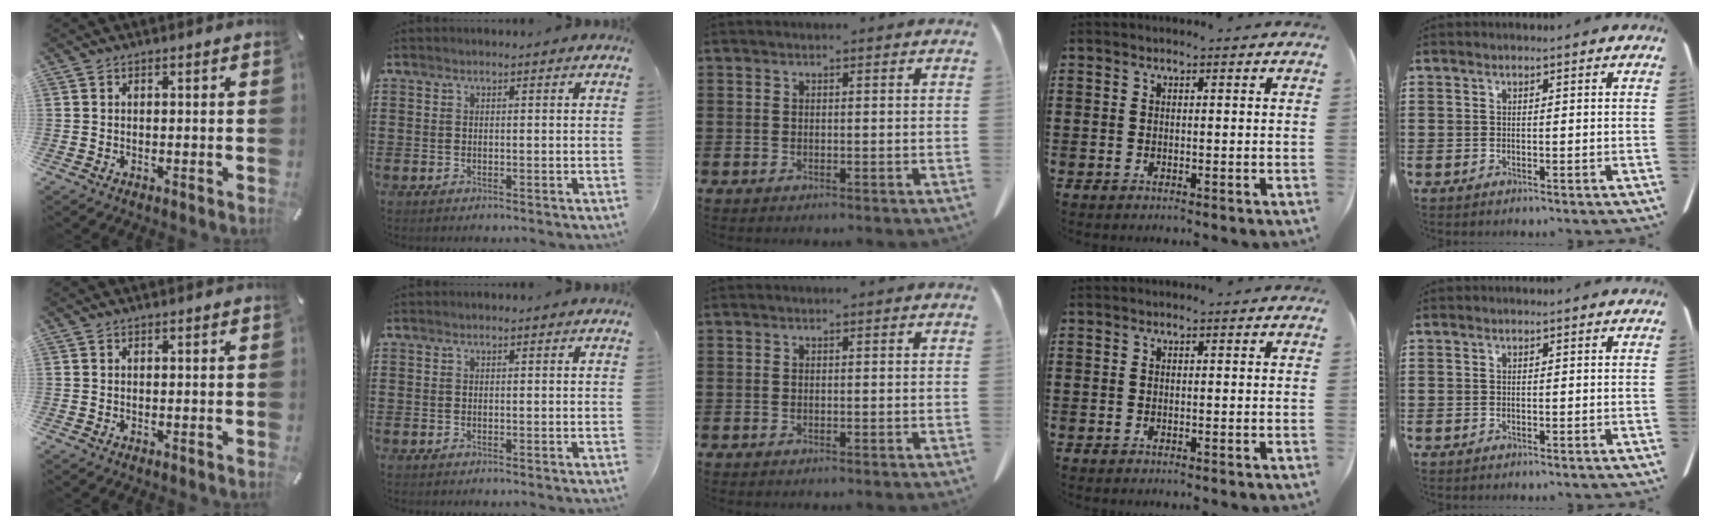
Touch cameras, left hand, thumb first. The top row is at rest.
{}